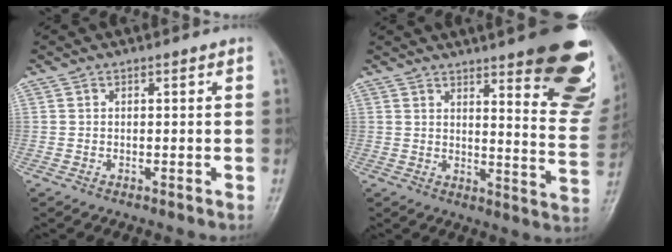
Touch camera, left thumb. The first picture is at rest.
{"total": 23.0, "force": [13.8, 5.6, 17.5], "torque": [-0.182, -0.074, 0.166]}